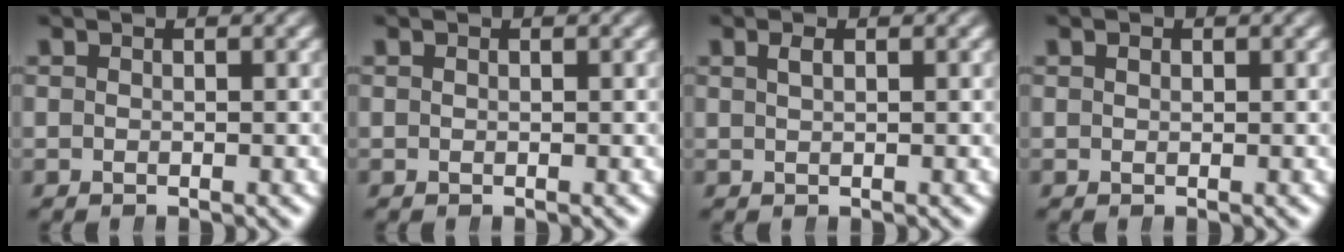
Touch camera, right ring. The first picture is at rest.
{"total": 0.0}
{"total": 0.9, "force": [0.5, 0.0, 0.8], "torque": [-0.010, 0.008, 0.009]}
{"total": 0.6, "force": [0.3, 0.4, 0.4], "torque": [0.001, 0.003, 0.006]}